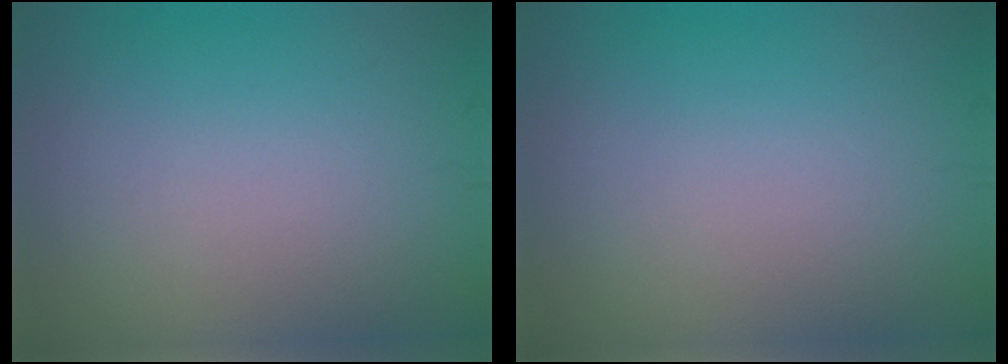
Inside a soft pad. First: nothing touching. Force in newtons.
{"total": 0.0}